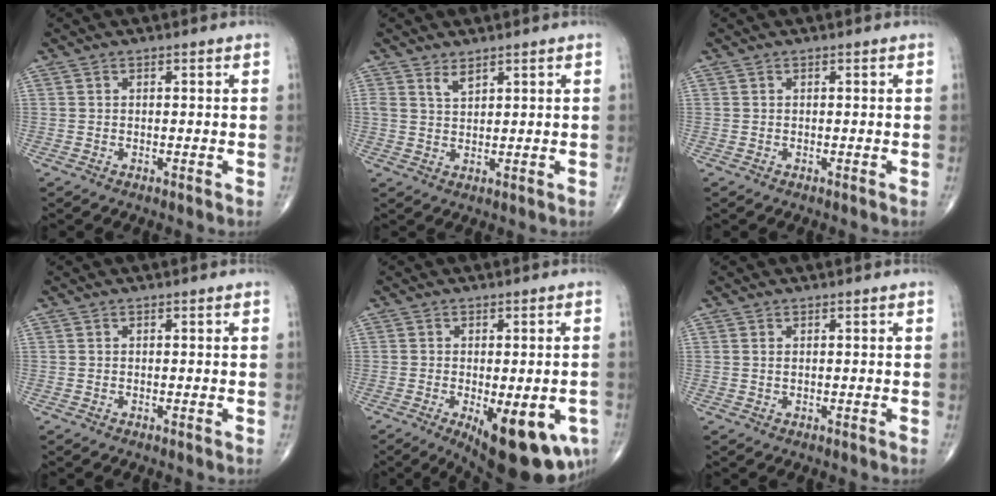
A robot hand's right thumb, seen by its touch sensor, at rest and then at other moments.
{"total": 2.4, "force": [1.9, 0.8, 1.3], "torque": [-0.023, -0.015, 0.042]}
{"total": 0.0}
{"total": 0.0}
{"total": 15.8, "force": [-6.0, 6.1, 13.3], "torque": [-0.138, -0.009, -0.067]}
{"total": 0.6, "force": [0.3, 0.2, 0.4], "torque": [-0.011, 0.000, 0.007]}